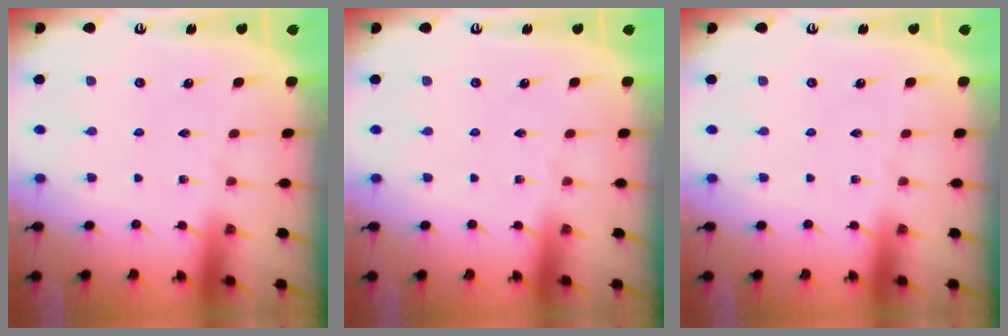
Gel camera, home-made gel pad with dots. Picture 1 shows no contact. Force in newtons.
{"total": 0.0}
{"total": 0.0}